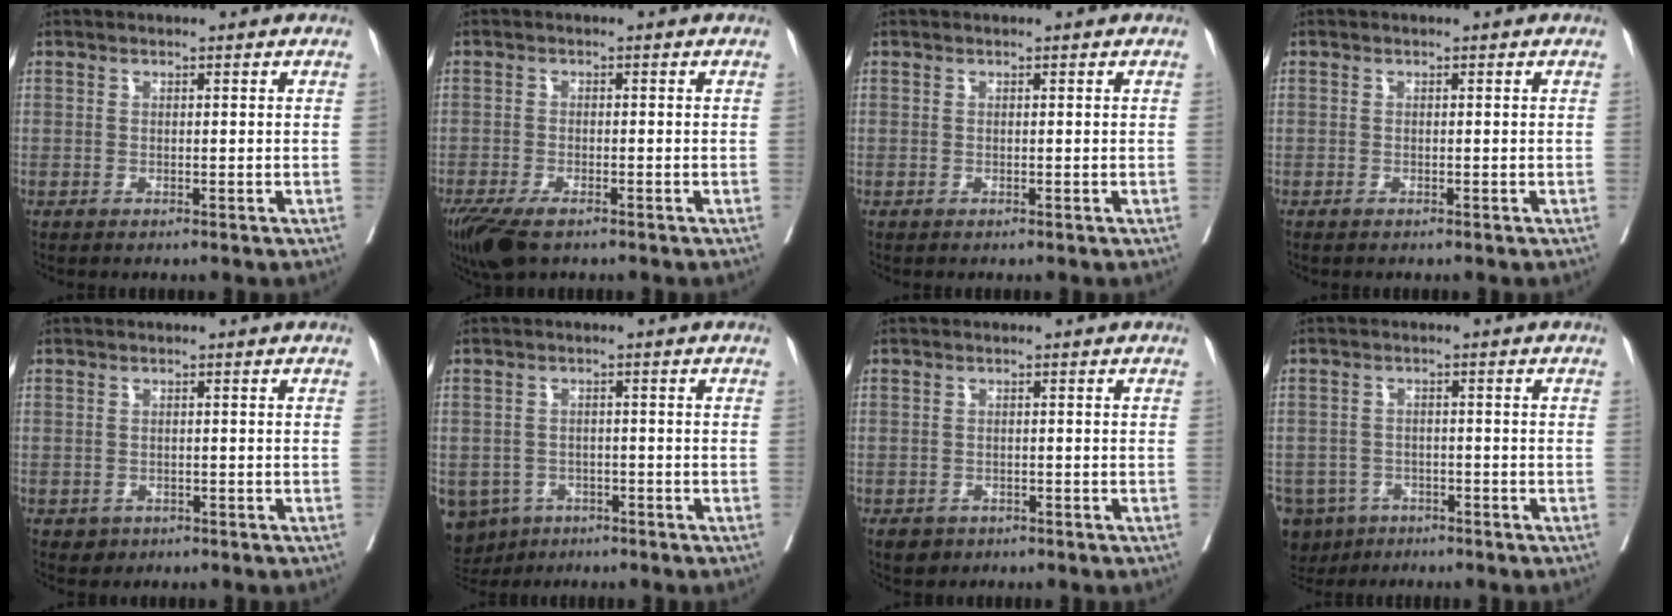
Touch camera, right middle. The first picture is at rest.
{"total": 7.1, "force": [-4.9, 2.5, 4.5], "torque": [-0.083, -0.016, -0.086]}
{"total": 0.0}
{"total": 0.6, "force": [-0.5, 0.1, 0.3], "torque": [-0.009, -0.003, -0.008]}
{"total": 1.5, "force": [-0.8, 1.3, 0.2], "torque": [-0.002, 0.004, -0.007]}
{"total": 8.8, "force": [-5.2, 6.8, 2.1], "torque": [-0.057, -0.005, -0.070]}
{"total": 2.5, "force": [-1.7, 1.8, 0.5], "torque": [-0.008, 0.002, -0.022]}
{"total": 7.4, "force": [-4.9, 5.4, 1.4], "torque": [-0.031, -0.001, -0.075]}